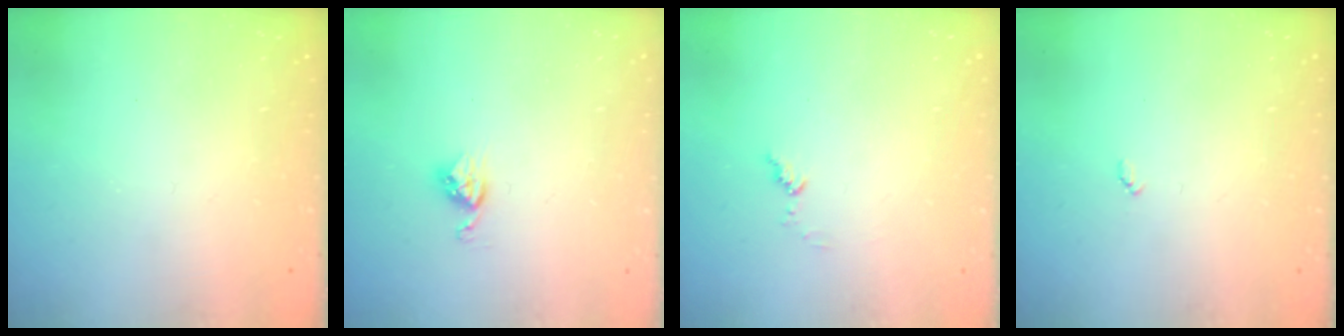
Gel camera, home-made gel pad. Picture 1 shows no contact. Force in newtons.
{"total": 3.5, "press": 3.5, "slide": 0.5}
{"total": 4.9, "press": 4.9, "slide": 0.3}
{"total": 3.1, "press": 3.1, "slide": 0.4}